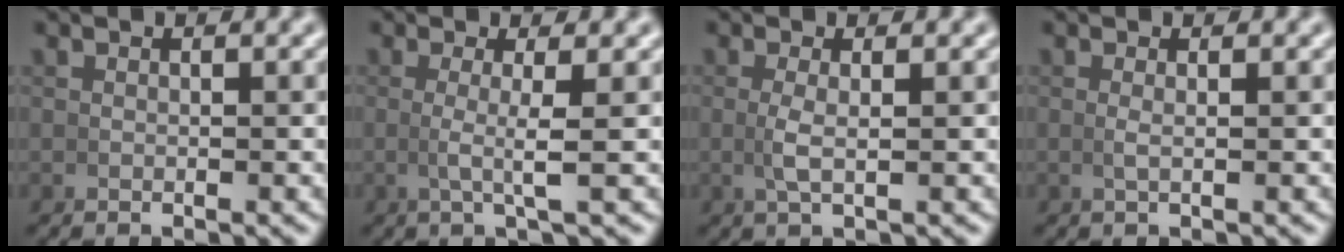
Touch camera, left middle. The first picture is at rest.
{"total": 2.4, "force": [0.5, -0.3, 2.4], "torque": [-0.047, -0.008, 0.010]}
{"total": 1.7, "force": [0.2, 0.1, 1.7], "torque": [-0.042, -0.006, 0.009]}
{"total": 0.7, "force": [0.1, -0.1, 0.7], "torque": [-0.021, -0.005, 0.005]}